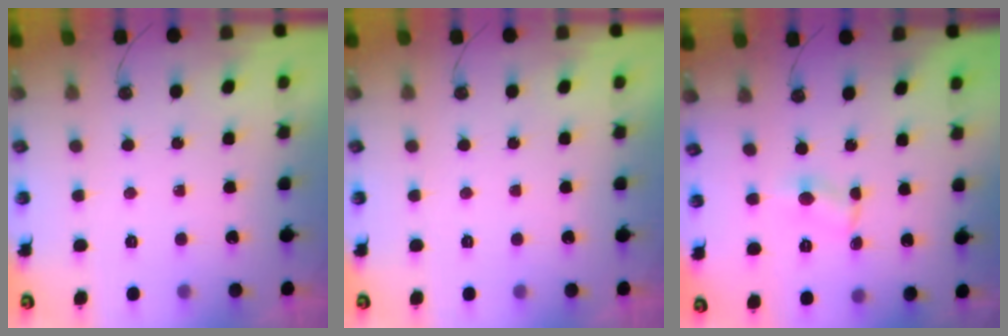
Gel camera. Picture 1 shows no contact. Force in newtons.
{"total": 0.0}
{"total": 1.6, "press": 1.5, "slide": 0.2}